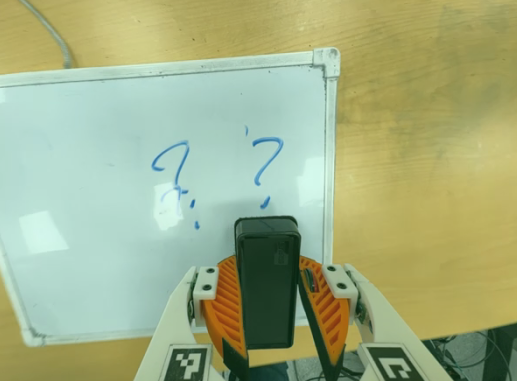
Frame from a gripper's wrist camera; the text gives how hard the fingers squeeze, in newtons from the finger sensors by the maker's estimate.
{"total": 6.6, "left": 6.9, "right": 6.3}